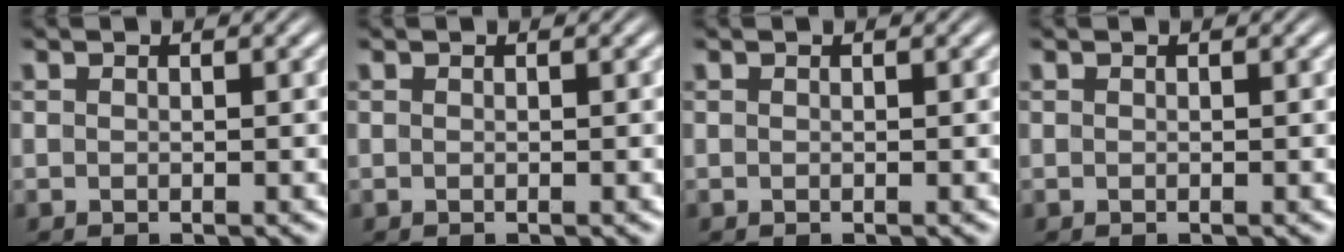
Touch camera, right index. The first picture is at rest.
{"total": 0.0}
{"total": 0.0}
{"total": 0.0}